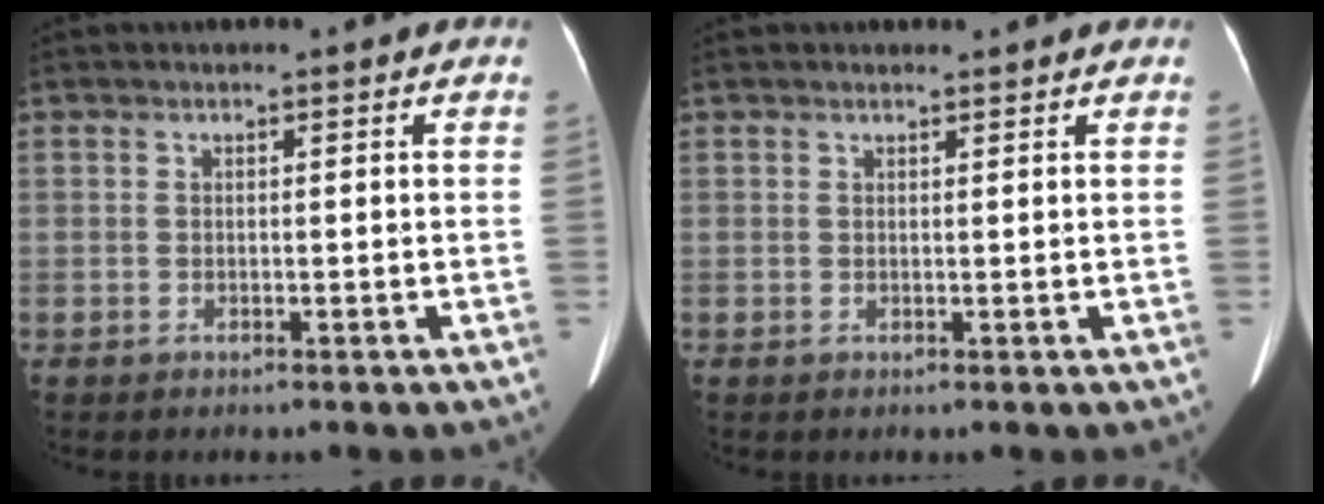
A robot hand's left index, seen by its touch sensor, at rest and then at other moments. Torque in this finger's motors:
{"motor_torque": [-0.49, 0.33, -0.45, -0.14]}